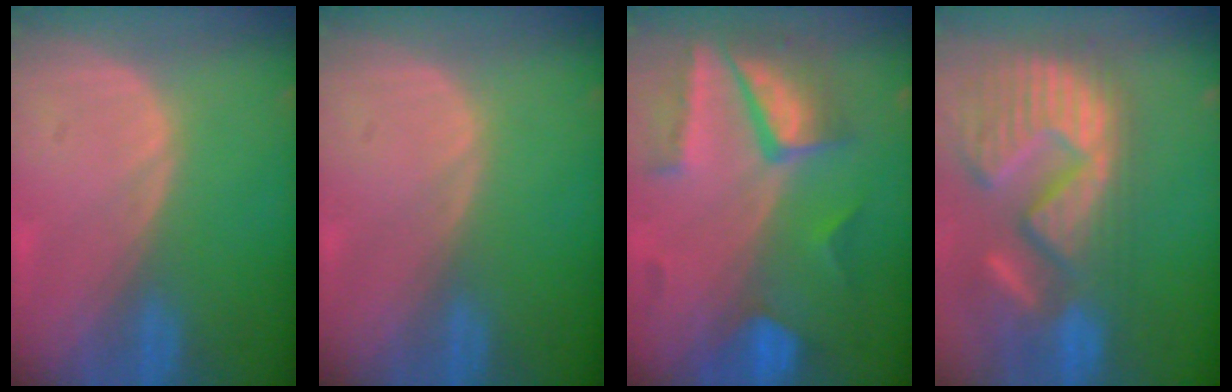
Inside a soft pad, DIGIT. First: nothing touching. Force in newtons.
{"total": 0.0}
{"total": 9.6, "press": 8.3, "slide": 4.9}
{"total": 15.4, "press": 12.7, "slide": 8.7}